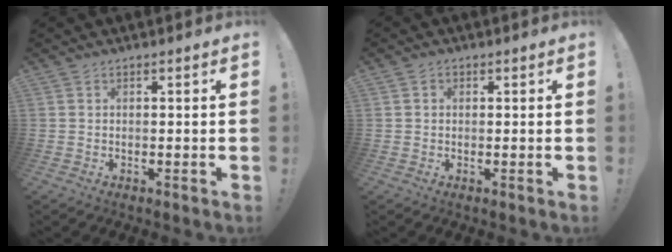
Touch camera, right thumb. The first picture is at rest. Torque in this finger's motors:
{"motor_torque": [-0.25, -0.22, -0.35, 0.38, 0.15]}